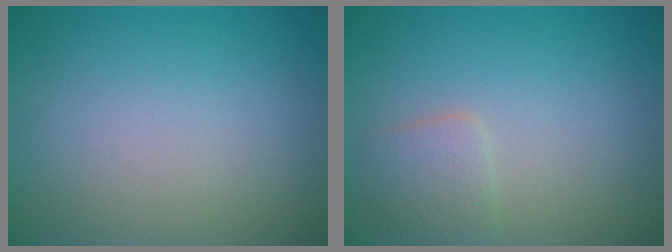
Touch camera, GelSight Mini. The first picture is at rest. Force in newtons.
{"total": 1.8, "press": 1.8, "slide": 0.0}